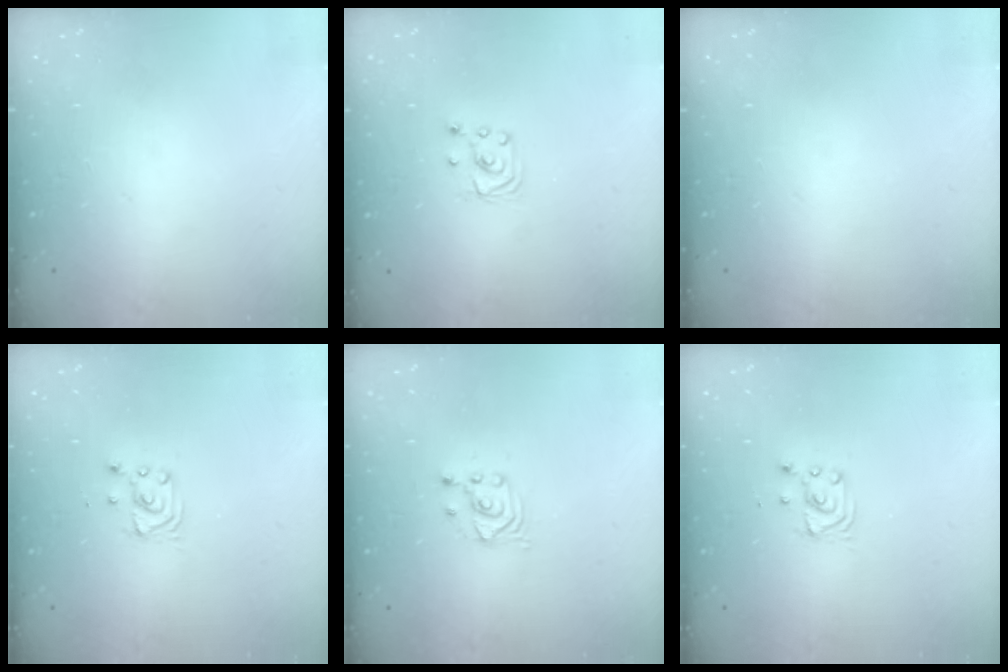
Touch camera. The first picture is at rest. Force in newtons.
{"total": 3.2, "press": 3.2, "slide": 0.2}
{"total": 0.0}
{"total": 2.9, "press": 2.9, "slide": 0.4}
{"total": 2.6, "press": 2.6, "slide": 0.1}
{"total": 2.9, "press": 2.9, "slide": 0.4}